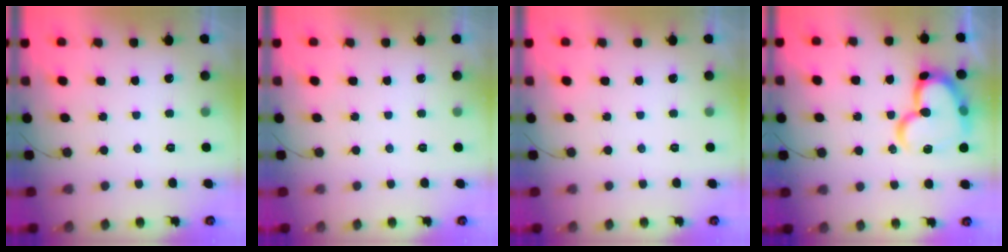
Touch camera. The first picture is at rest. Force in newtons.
{"total": 0.0}
{"total": 0.0}
{"total": 20.6, "press": 20.4, "slide": 2.6}